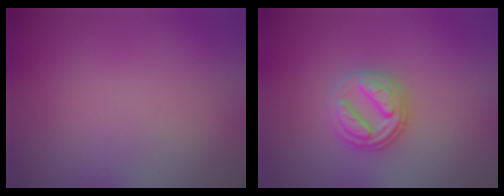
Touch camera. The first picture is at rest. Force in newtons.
{"total": 2.8, "press": 2.7, "slide": 0.8}